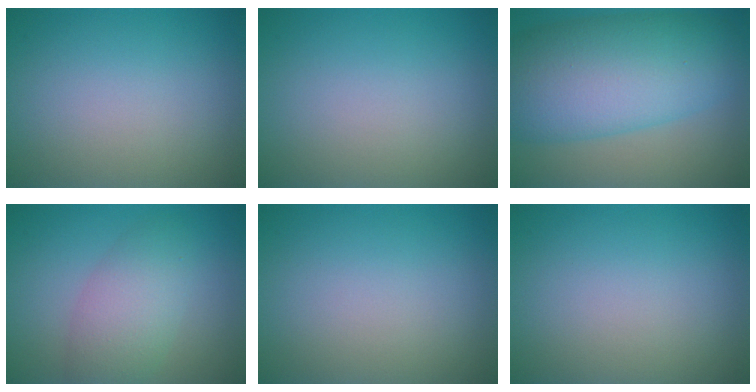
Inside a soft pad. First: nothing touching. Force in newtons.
{"total": 0.0}
{"total": 11.6, "press": 11.6, "slide": 0.2}
{"total": 4.3, "press": 4.3, "slide": 0.1}
{"total": 0.0}
{"total": 0.0}